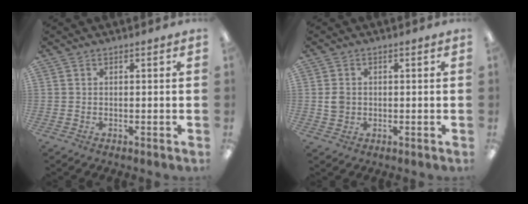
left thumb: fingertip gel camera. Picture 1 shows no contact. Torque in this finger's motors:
{"motor_torque": [-0.12, 0.15, 0.22, -0.26, 0.00]}